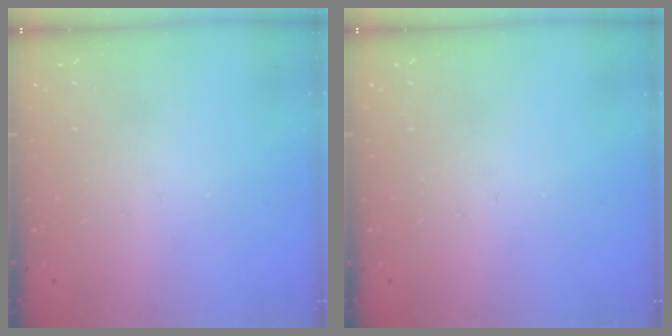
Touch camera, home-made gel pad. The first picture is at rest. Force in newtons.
{"total": 0.0}